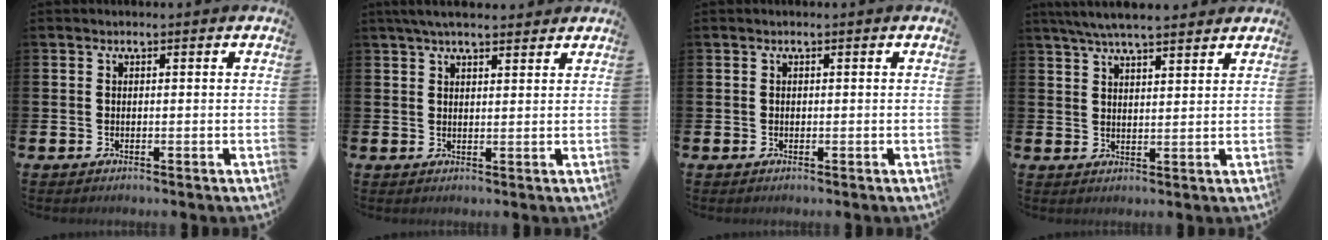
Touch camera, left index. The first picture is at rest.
{"total": 4.0, "force": [3.5, 0.9, 1.6], "torque": [-0.035, -0.006, 0.065]}
{"total": 0.0}
{"total": 5.7, "force": [5.3, 0.8, 2.0], "torque": [-0.050, -0.014, 0.096]}